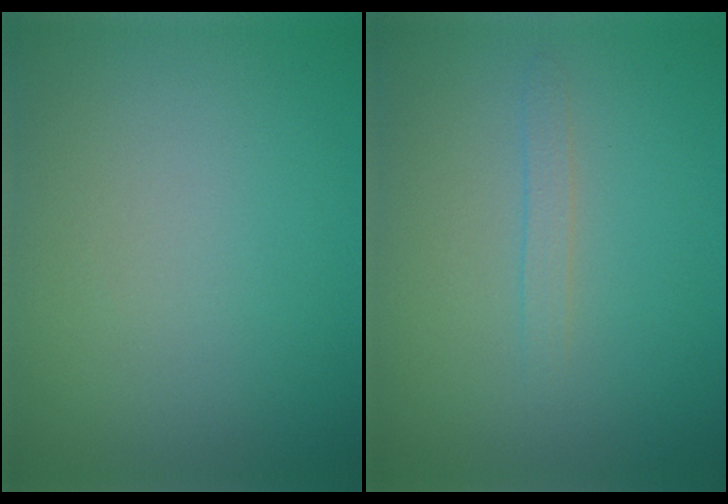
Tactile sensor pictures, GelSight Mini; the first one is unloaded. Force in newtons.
{"total": 1.1, "press": 1.0, "slide": 0.1}